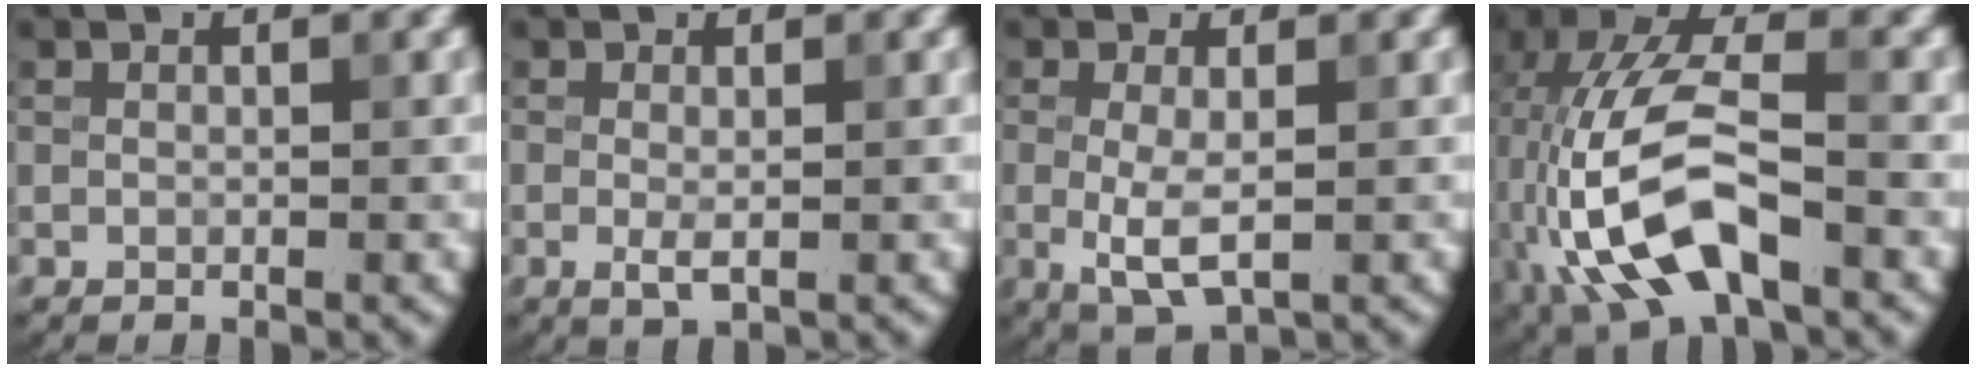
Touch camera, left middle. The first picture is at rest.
{"total": 1.4, "force": [-0.1, 0.3, 1.3], "torque": [-0.026, -0.005, -0.003]}
{"total": 3.5, "force": [-0.4, 1.2, 3.3], "torque": [-0.073, -0.011, -0.007]}
{"total": 11.0, "force": [-3.1, 4.9, 9.3], "torque": [-0.195, 0.013, -0.069]}